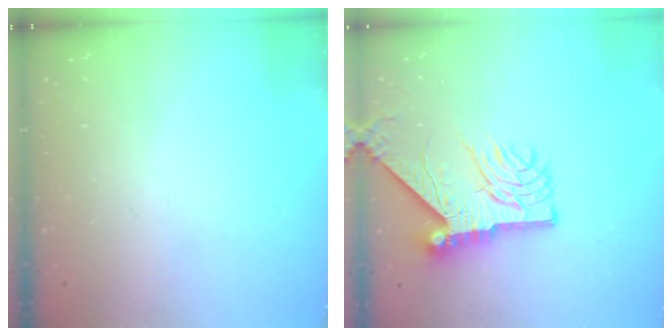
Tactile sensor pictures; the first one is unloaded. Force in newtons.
{"total": 13.8, "press": 13.8, "slide": 1.2}